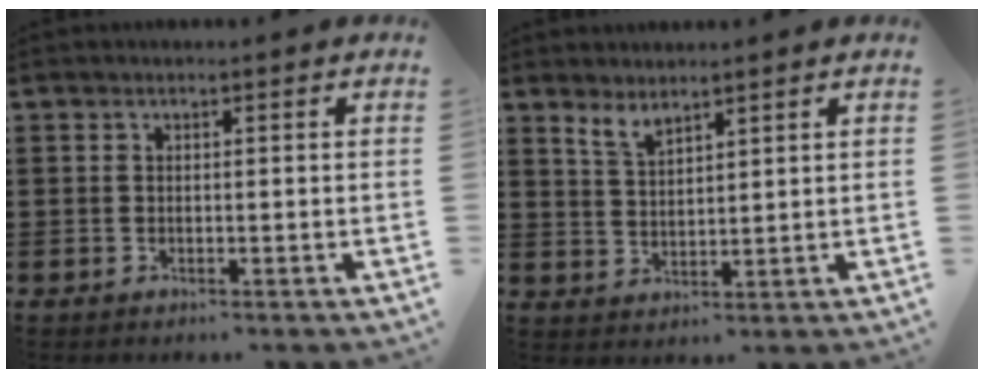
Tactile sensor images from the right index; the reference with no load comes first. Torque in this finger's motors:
{"motor_torque": [0.07, -0.04, 0.06, 0.05]}